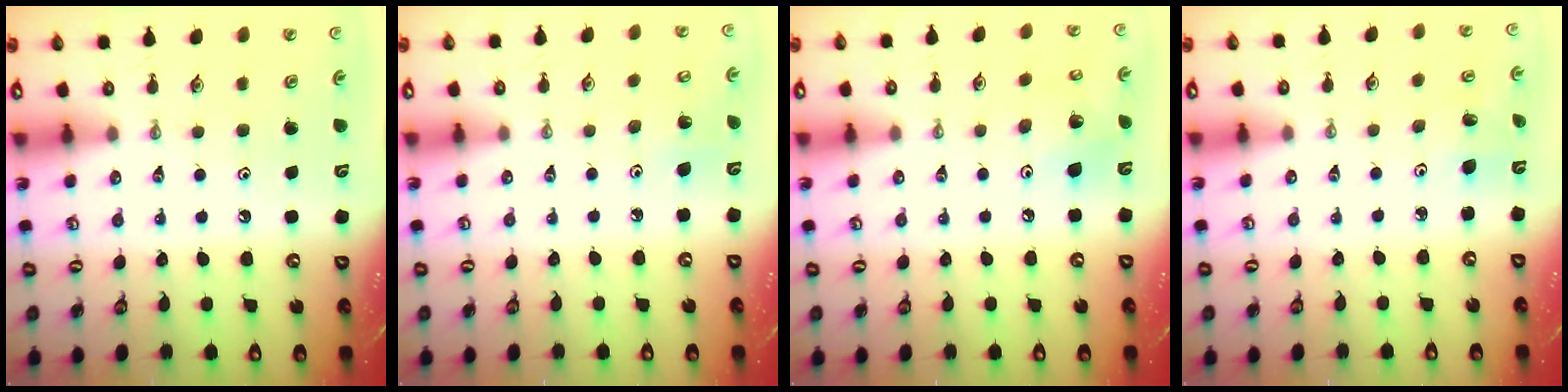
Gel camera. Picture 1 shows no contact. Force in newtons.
{"total": 4.8, "press": 4.7, "slide": 0.6}
{"total": 9.6, "press": 9.5, "slide": 1.6}
{"total": 2.5, "press": 2.5, "slide": 0.1}